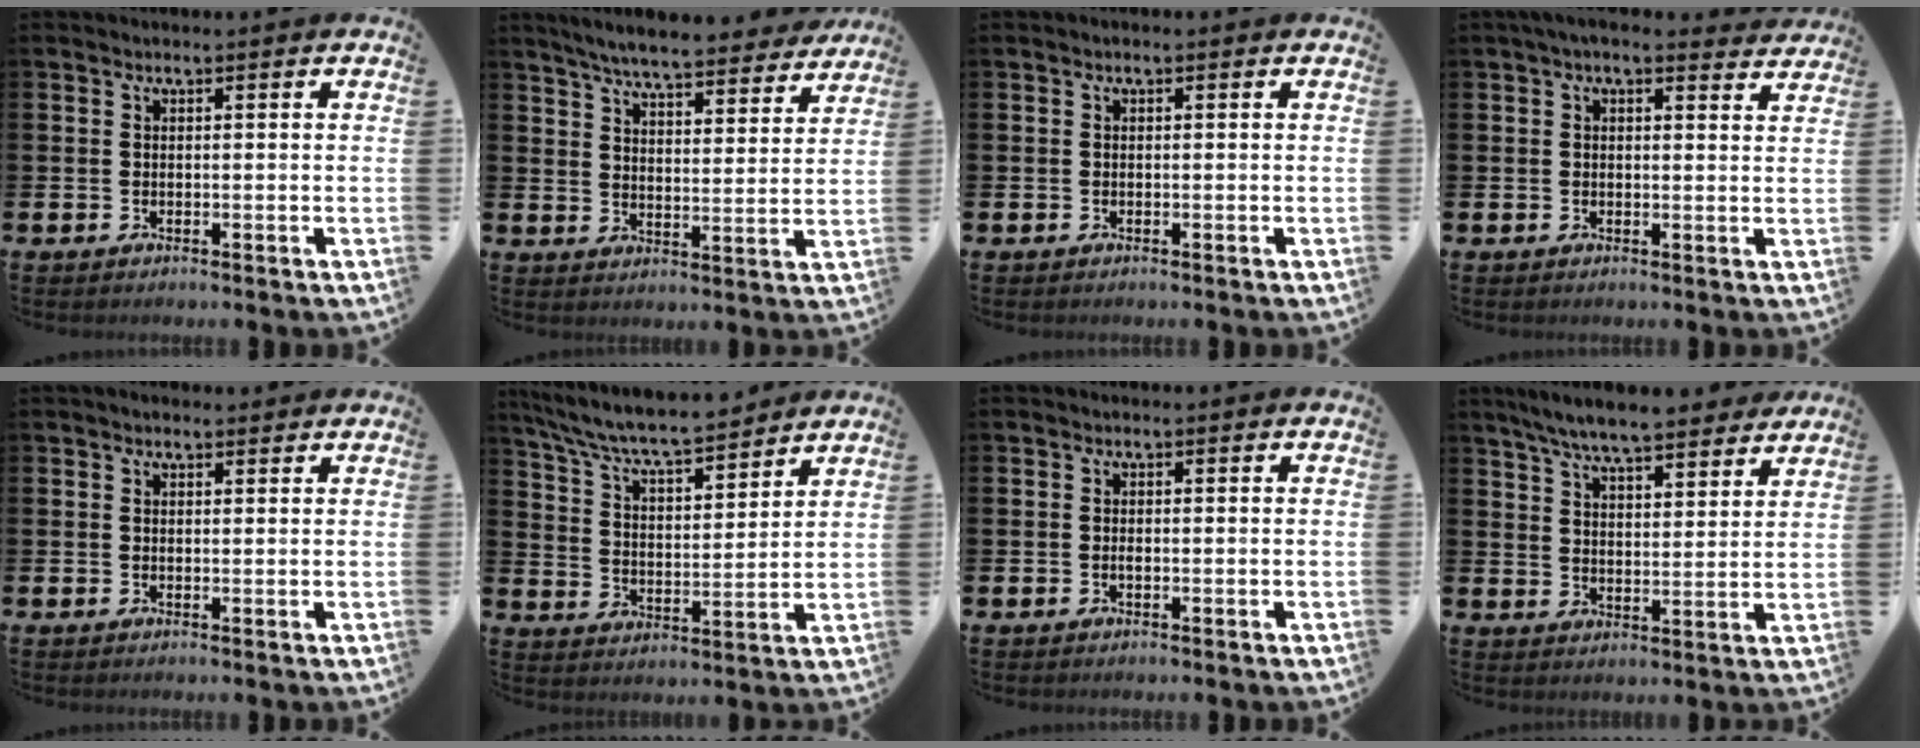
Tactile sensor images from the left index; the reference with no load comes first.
{"total": 6.7, "force": [6.4, 0.6, 1.9], "torque": [-0.056, -0.041, 0.111]}
{"total": 0.0}
{"total": 2.9, "force": [2.5, 0.8, 1.1], "torque": [-0.017, -0.009, 0.043]}
{"total": 1.1, "force": [1.0, 0.4, 0.4], "torque": [0.003, 0.001, 0.015]}
{"total": 8.0, "force": [7.6, 0.8, 2.4], "torque": [-0.081, -0.054, 0.133]}
{"total": 0.5, "force": [-0.1, 0.2, 0.4], "torque": [-0.013, 0.000, -0.001]}
{"total": 7.7, "force": [7.3, 0.9, 2.5], "torque": [-0.069, -0.038, 0.130]}